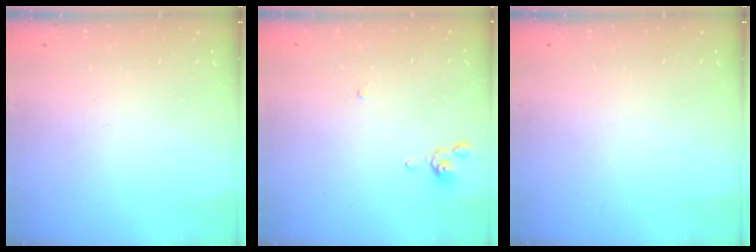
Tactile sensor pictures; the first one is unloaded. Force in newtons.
{"total": 0.0}
{"total": 0.0}